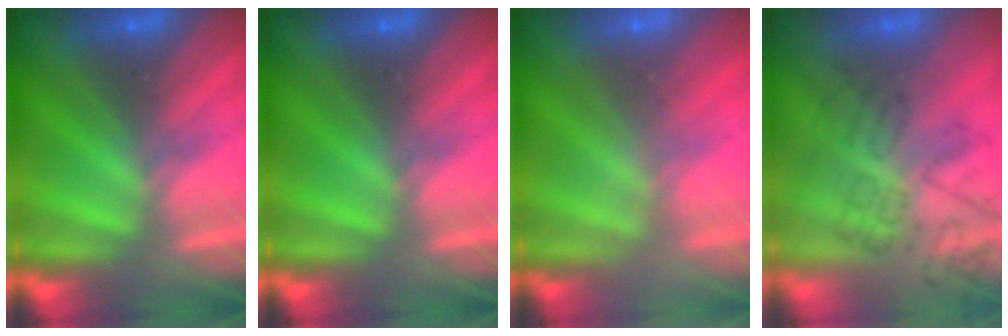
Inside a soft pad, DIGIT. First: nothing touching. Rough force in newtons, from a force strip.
{"total": 0.0}
{"total": 1.9}
{"total": 4.8}